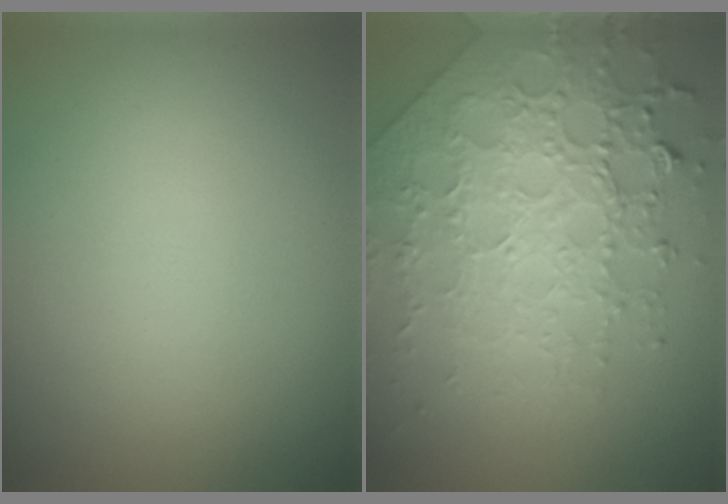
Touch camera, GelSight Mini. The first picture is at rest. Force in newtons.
{"total": 7.9, "press": 5.6, "slide": 5.6}